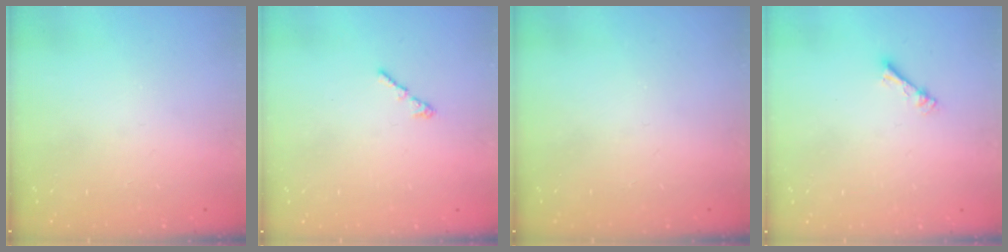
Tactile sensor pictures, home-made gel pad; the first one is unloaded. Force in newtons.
{"total": 1.2, "press": 1.1, "slide": 0.5}
{"total": 0.0}
{"total": 2.3, "press": 2.2, "slide": 0.4}